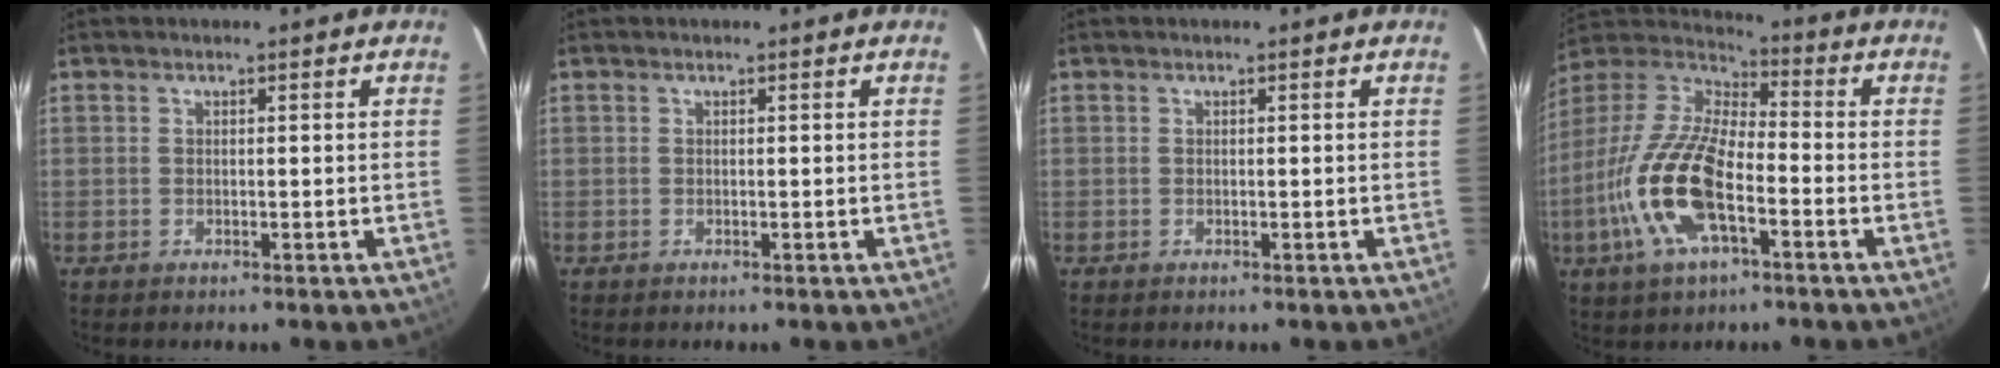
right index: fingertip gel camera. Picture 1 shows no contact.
{"total": 0.0}
{"total": 0.0}
{"total": 18.1, "force": [-6.5, 7.1, 15.3], "torque": [-0.323, -0.014, -0.134]}